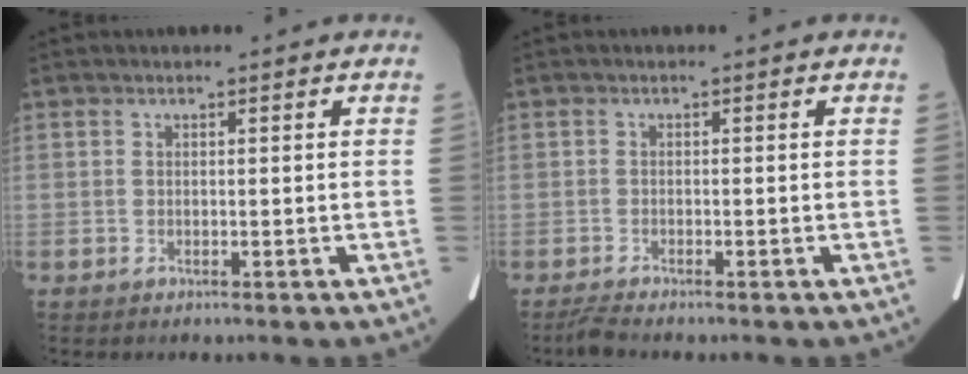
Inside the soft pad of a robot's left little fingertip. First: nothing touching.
{"total": 1.6, "force": [-1.5, -0.3, 0.5], "torque": [-0.023, -0.008, -0.029]}